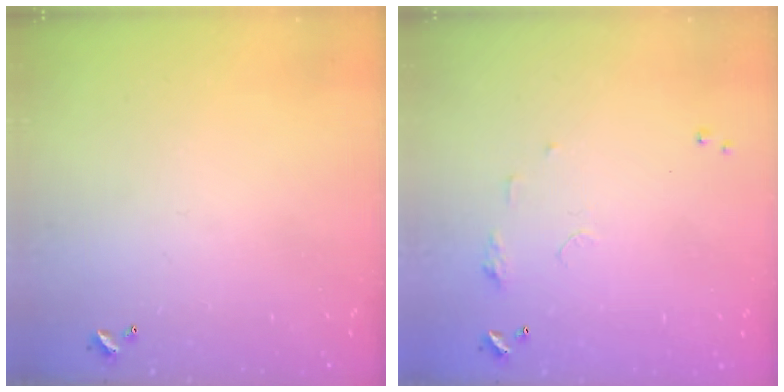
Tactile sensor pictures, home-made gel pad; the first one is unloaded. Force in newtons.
{"total": 6.3, "press": 6.3, "slide": 0.7}